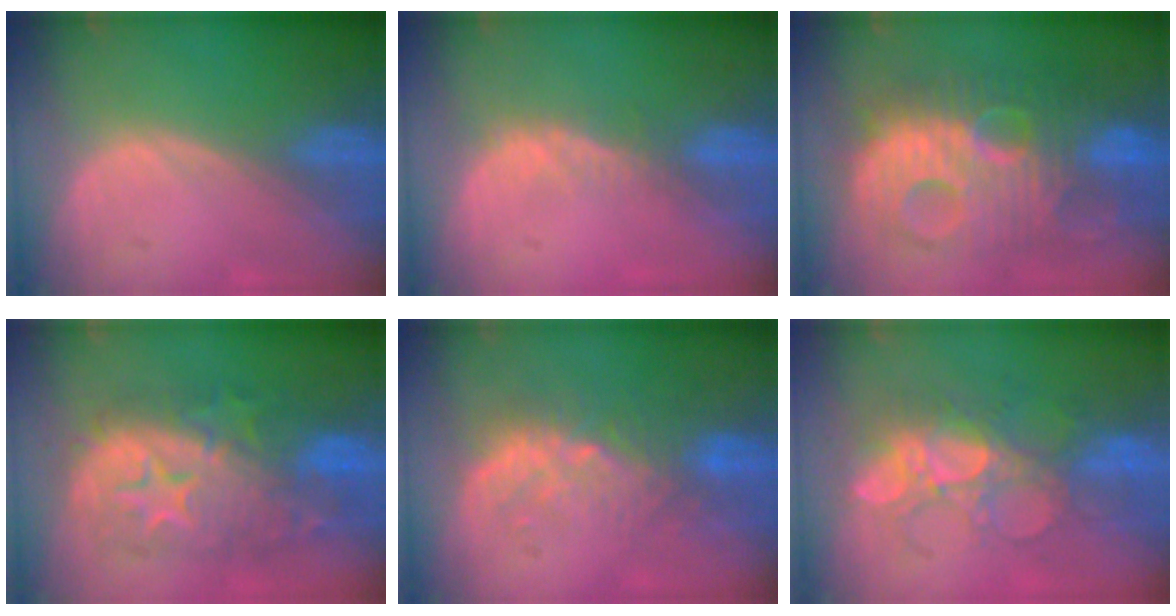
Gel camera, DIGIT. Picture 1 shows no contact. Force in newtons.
{"total": 2.3, "press": 1.9, "slide": 1.4}
{"total": 13.4, "press": 13.4, "slide": 1.2}
{"total": 11.5, "press": 11.5, "slide": 0.9}
{"total": 6.7, "press": 6.5, "slide": 1.7}
{"total": 8.7, "press": 8.4, "slide": 2.4}